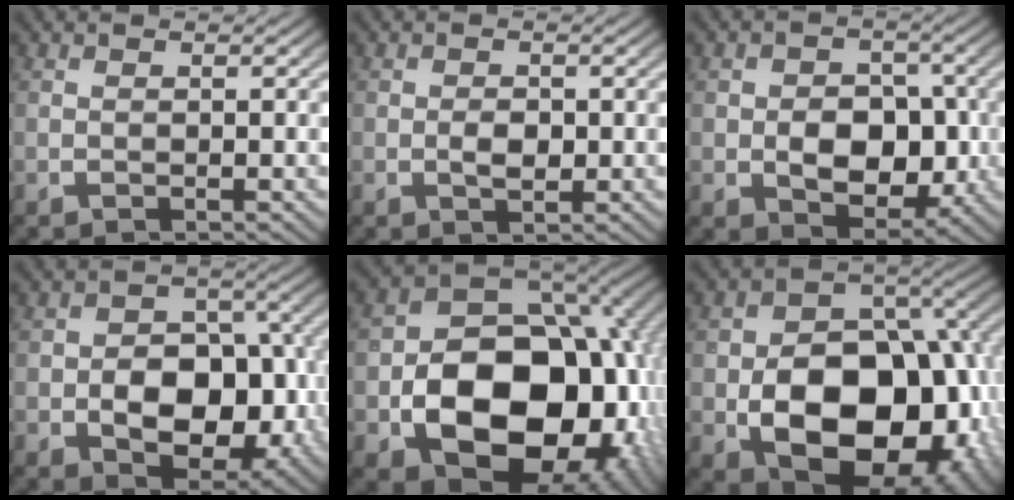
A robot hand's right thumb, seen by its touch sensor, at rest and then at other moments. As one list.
[{"total": 2.0, "force": [-0.1, 1.3, 1.5], "torque": [-0.027, -0.007, 0.002]}, {"total": 7.6, "force": [-0.6, 5.6, 5.2], "torque": [-0.098, -0.034, 0.003]}, {"total": 11.0, "force": [-1.2, 7.9, 7.6], "torque": [-0.143, -0.044, -0.001]}, {"total": 22.6, "force": [-4.0, 15.5, 15.9], "torque": [-0.295, -0.076, -0.032]}, {"total": 20.2, "force": [-3.4, 13.8, 14.4], "torque": [-0.256, -0.069, -0.023]}]